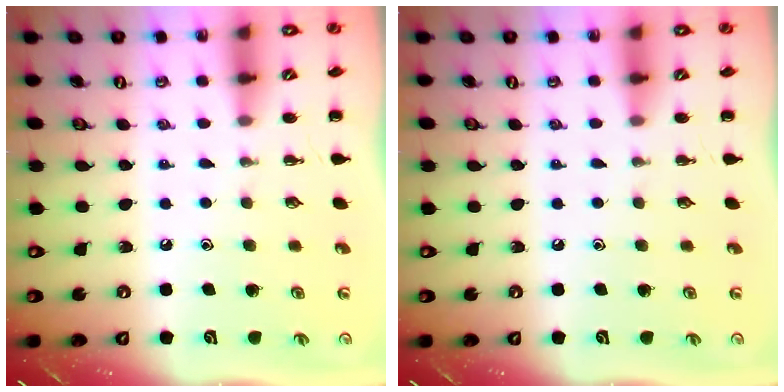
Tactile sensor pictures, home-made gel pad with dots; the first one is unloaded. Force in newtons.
{"total": 0.0}